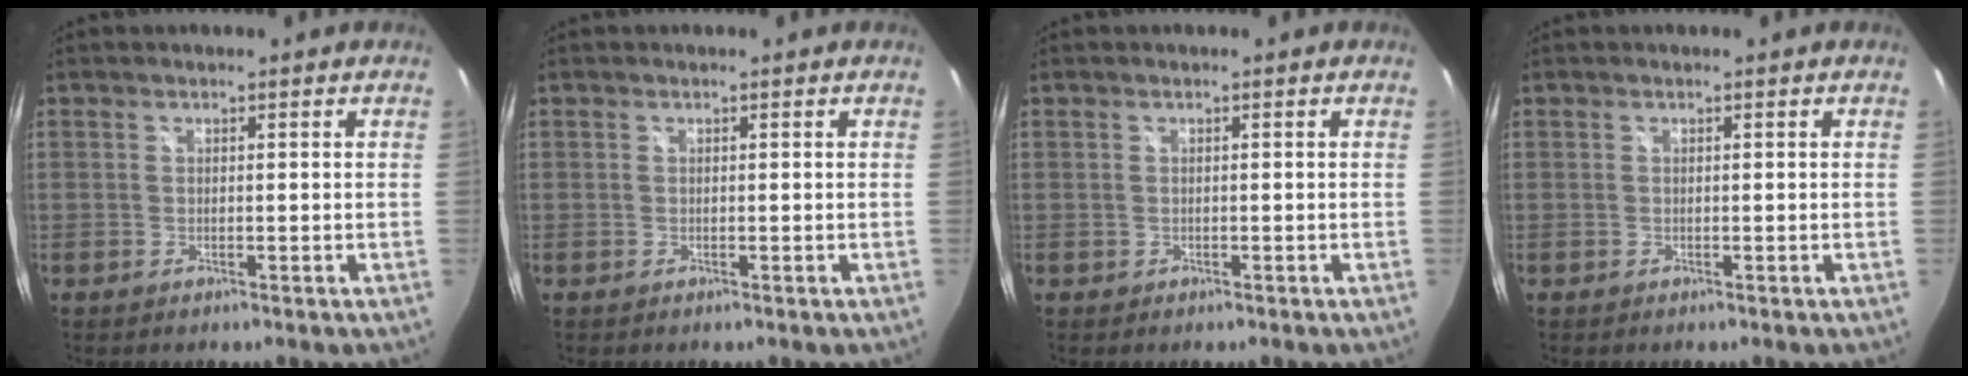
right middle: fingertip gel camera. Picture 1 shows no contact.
{"total": 0.0}
{"total": 0.0}
{"total": 0.0}